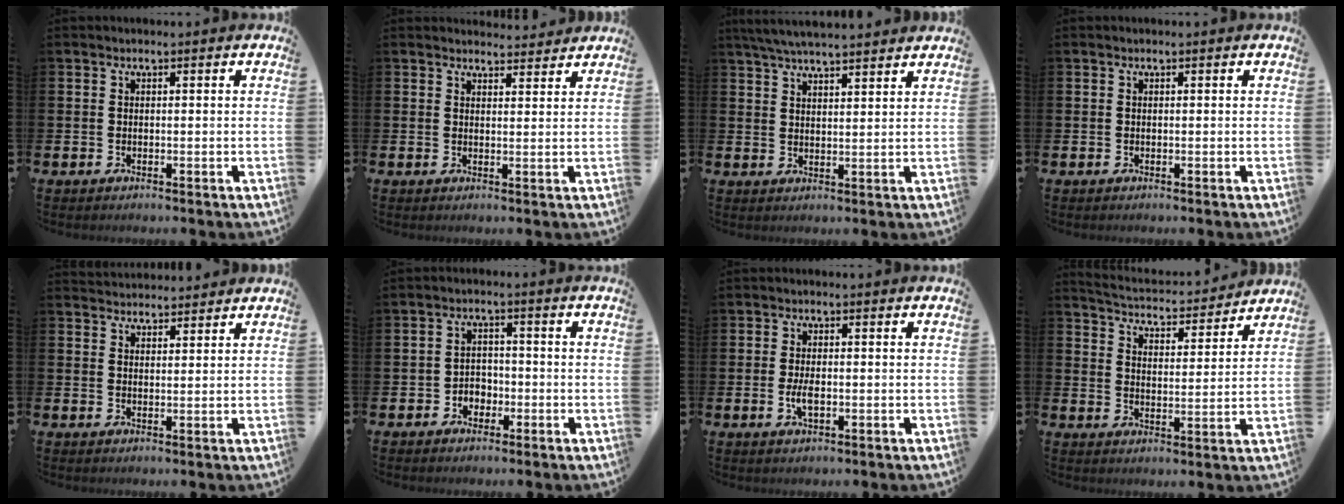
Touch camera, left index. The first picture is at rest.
{"total": 2.5, "force": [2.4, 0.4, -0.1], "torque": [0.008, -0.016, 0.042]}
{"total": 5.0, "force": [4.8, 0.2, 1.4], "torque": [-0.048, -0.013, 0.089]}
{"total": 0.0}
{"total": 3.1, "force": [3.0, 0.6, -0.2], "torque": [-0.001, -0.013, 0.056]}
{"total": 2.8, "force": [-1.6, 2.1, 0.8], "torque": [-0.028, 0.012, -0.035]}
{"total": 2.9, "force": [-0.4, 1.3, 2.5], "torque": [-0.046, 0.000, -0.008]}
{"total": 4.6, "force": [4.5, 0.6, 0.2], "torque": [-0.023, -0.041, 0.074]}